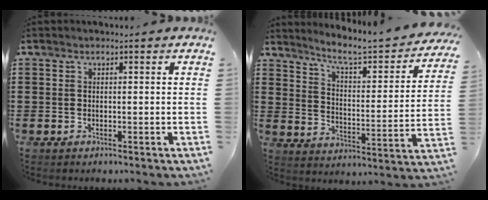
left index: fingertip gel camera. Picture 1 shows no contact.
{"total": 5.7, "force": [5.0, 0.4, 2.7], "torque": [-0.071, -0.041, 0.073]}